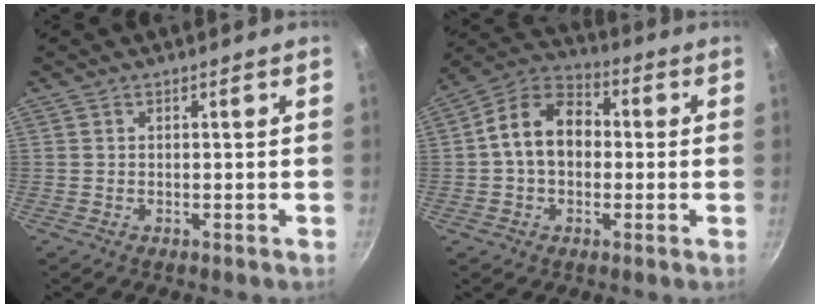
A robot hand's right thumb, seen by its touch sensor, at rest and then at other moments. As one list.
[{"total": 11.8, "force": [0.3, 8.7, 8.0], "torque": [-0.103, 0.032, -0.015]}]